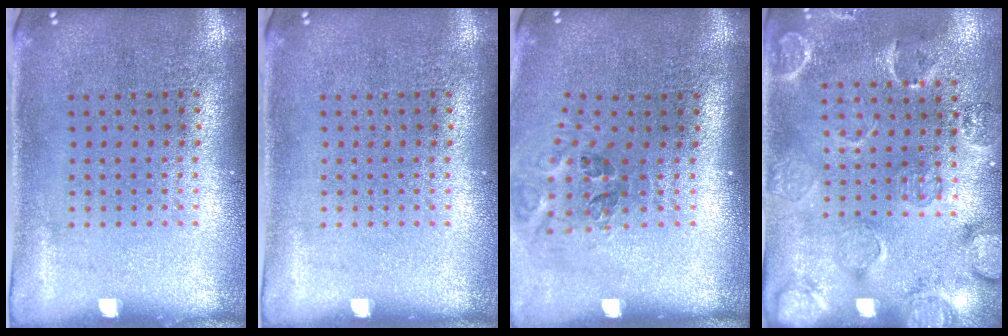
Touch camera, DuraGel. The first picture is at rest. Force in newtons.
{"total": 0.0}
{"total": 1.2, "press": 0.9, "slide": 0.7}
{"total": 2.8, "press": 1.8, "slide": 2.1}